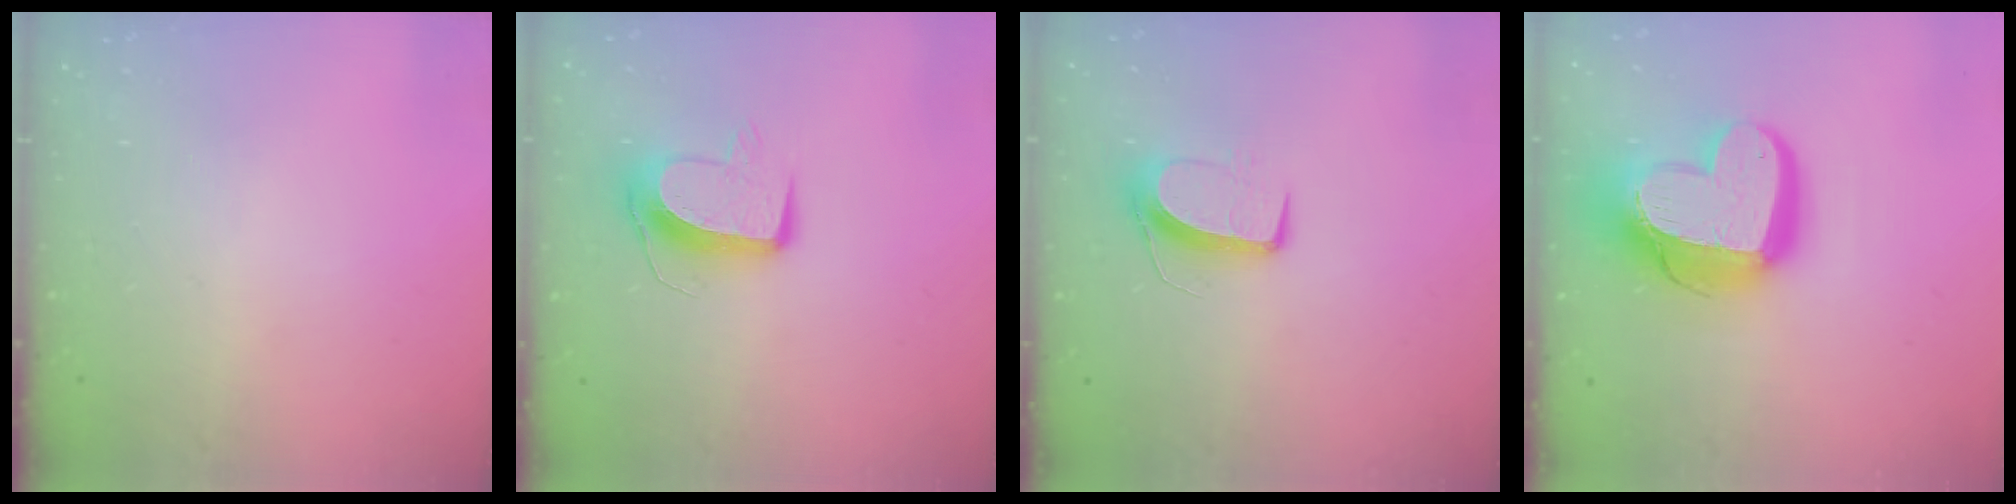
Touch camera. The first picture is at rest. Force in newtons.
{"total": 10.3, "press": 10.3, "slide": 0.7}
{"total": 8.6, "press": 8.5, "slide": 0.4}
{"total": 21.9, "press": 21.8, "slide": 2.2}